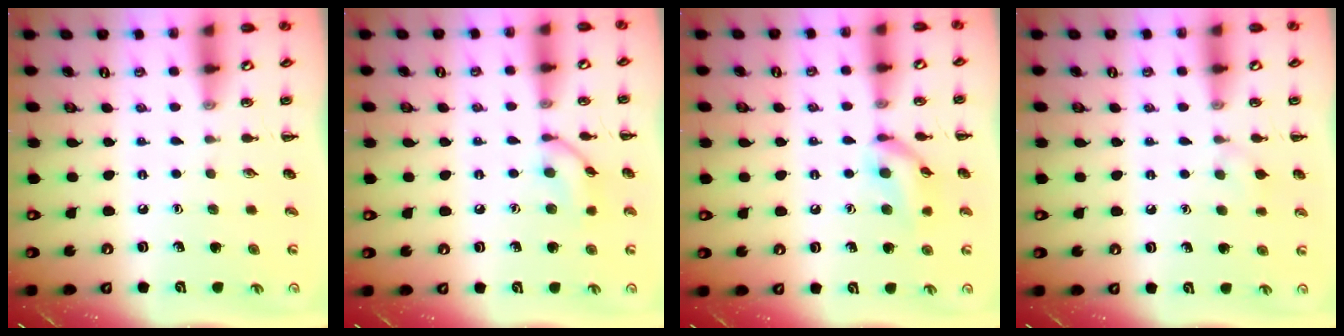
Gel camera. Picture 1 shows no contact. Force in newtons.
{"total": 8.8, "press": 8.7, "slide": 0.5}
{"total": 11.1, "press": 10.9, "slide": 1.6}
{"total": 6.0, "press": 5.7, "slide": 2.0}